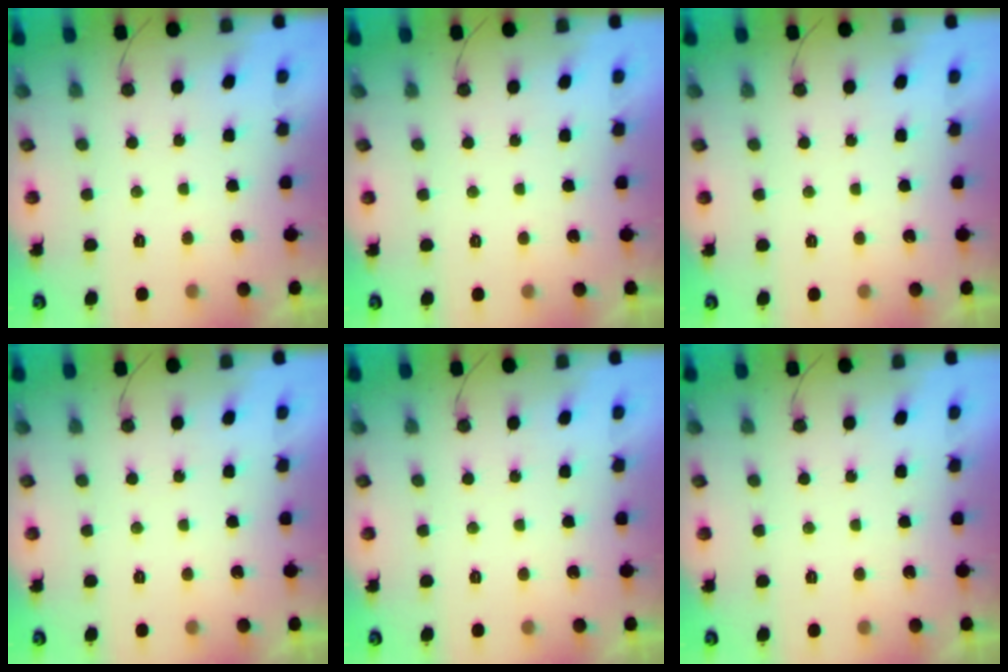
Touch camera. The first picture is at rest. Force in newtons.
{"total": 1.8, "press": 1.8, "slide": 0.0}
{"total": 1.7, "press": 1.7, "slide": 0.0}
{"total": 1.8, "press": 1.8, "slide": 0.1}
{"total": 1.8, "press": 1.8, "slide": 0.1}
{"total": 1.7, "press": 1.7, "slide": 0.0}